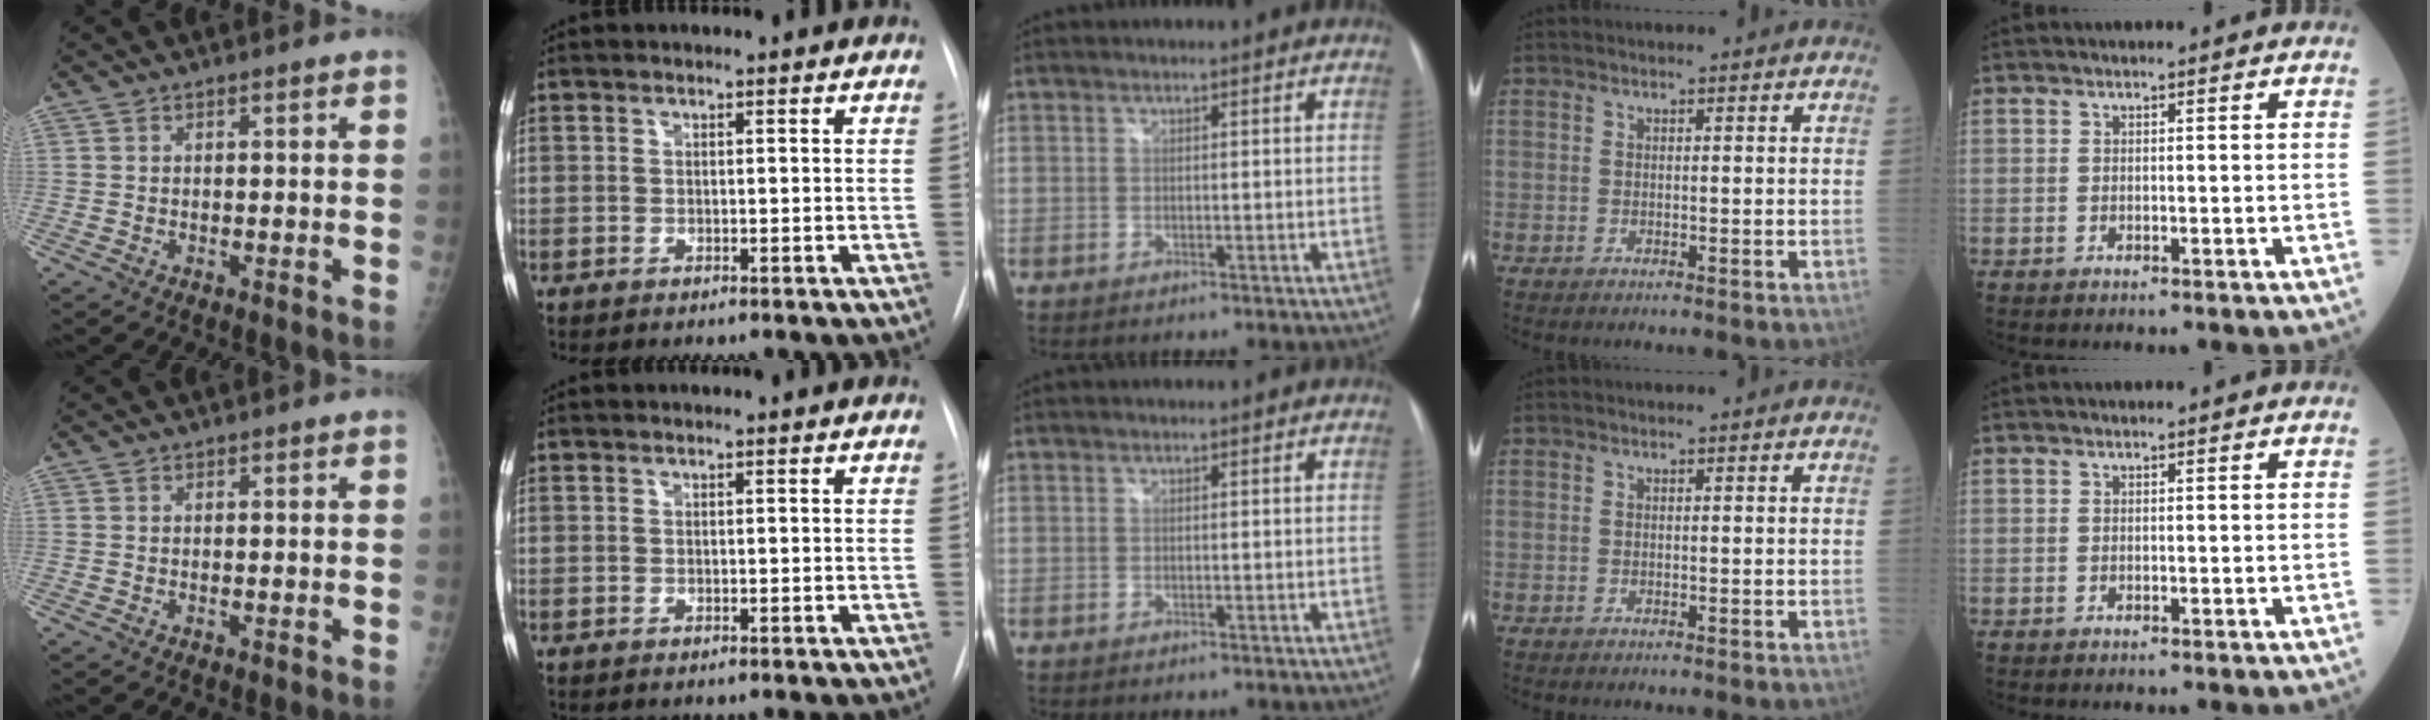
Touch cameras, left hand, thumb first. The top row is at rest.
{}